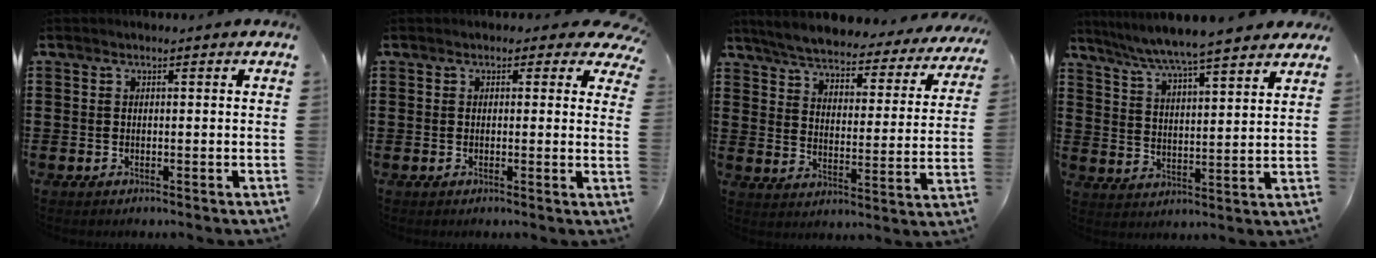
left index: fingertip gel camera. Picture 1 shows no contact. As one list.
[{"total": 1.8, "force": [0.9, 1.2, 1.0], "torque": [-0.011, 0.003, 0.010]}, {"total": 4.8, "force": [4.7, 0.3, 1.1], "torque": [-0.048, -0.037, 0.076]}, {"total": 6.1, "force": [5.7, -0.2, 2.3], "torque": [-0.069, -0.034, 0.096]}]